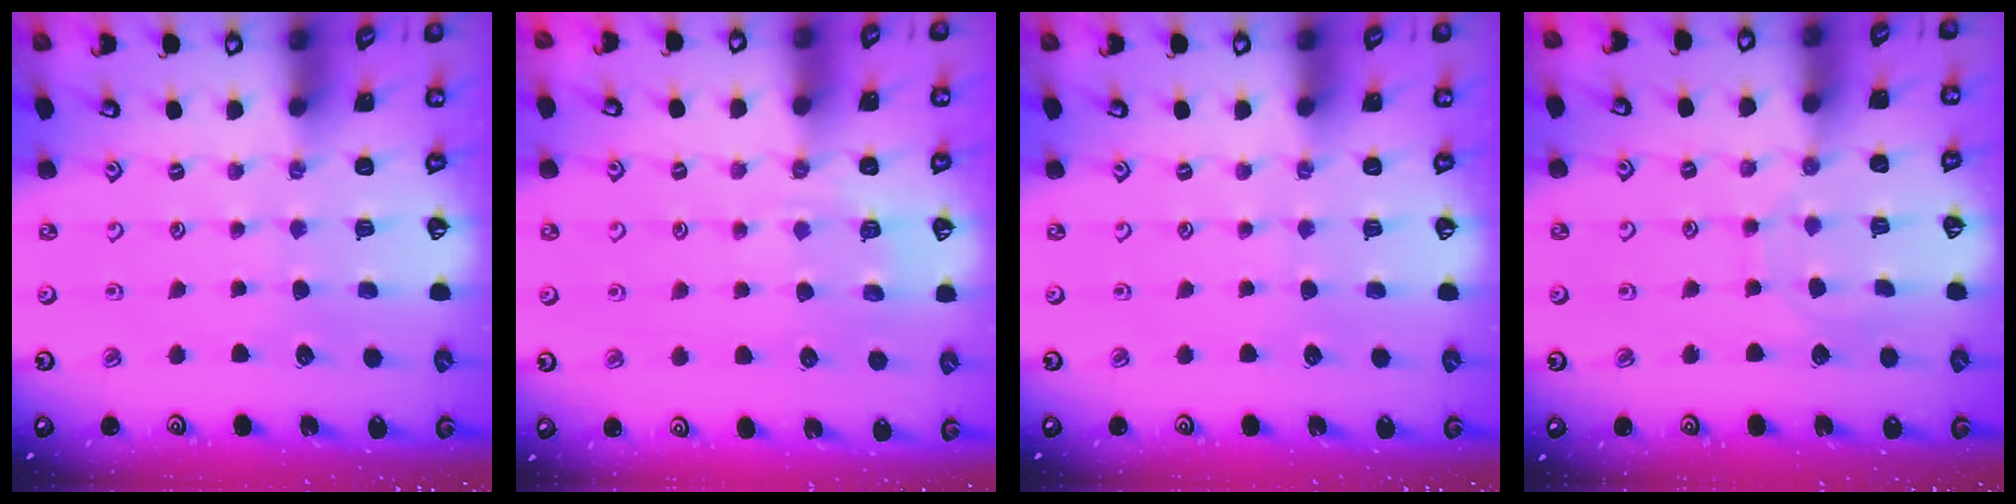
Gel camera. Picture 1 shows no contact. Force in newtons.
{"total": 4.8, "press": 4.7, "slide": 1.1}
{"total": 0.0}
{"total": 6.8, "press": 6.8, "slide": 0.6}